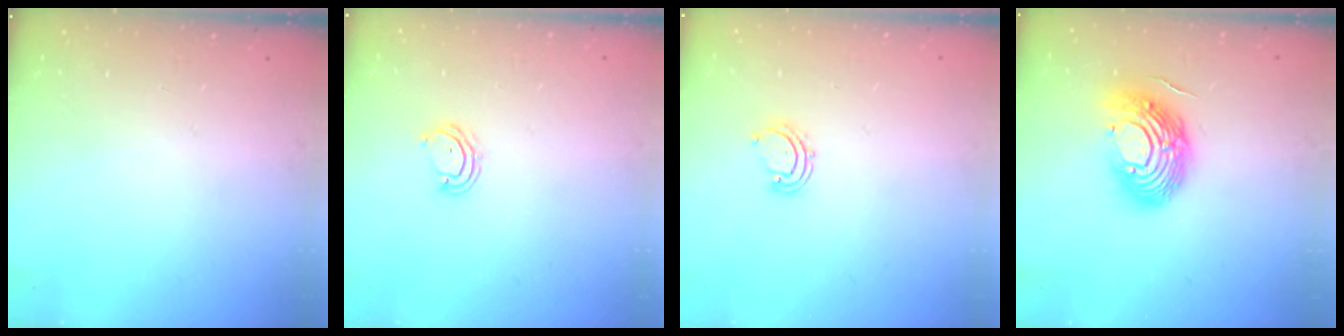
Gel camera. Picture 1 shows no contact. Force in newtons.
{"total": 4.2, "press": 4.2, "slide": 0.4}
{"total": 3.5, "press": 3.5, "slide": 0.3}
{"total": 14.7, "press": 14.6, "slide": 1.2}